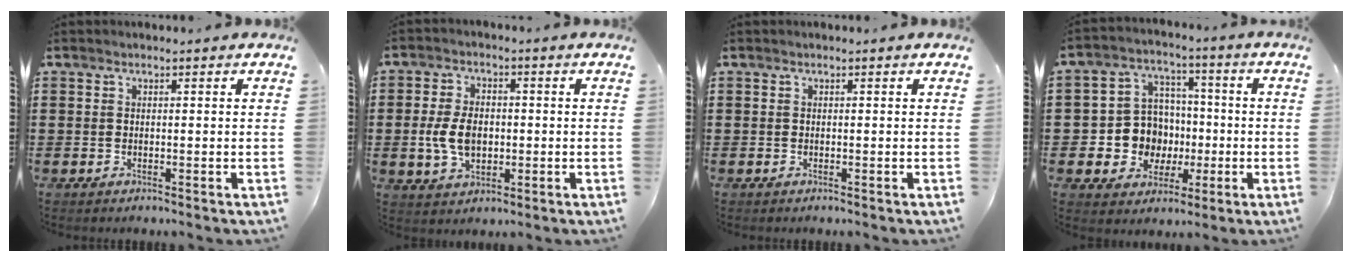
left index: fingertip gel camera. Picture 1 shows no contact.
{"total": 6.6, "force": [-0.5, 4.2, 5.0], "torque": [-0.122, 0.003, -0.016]}
{"total": 0.0}
{"total": 9.1, "force": [-0.5, 8.7, 2.5], "torque": [-0.086, 0.011, 0.000]}